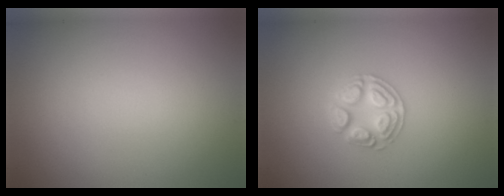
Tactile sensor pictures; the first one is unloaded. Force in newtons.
{"total": 2.6, "press": 2.5, "slide": 0.5}